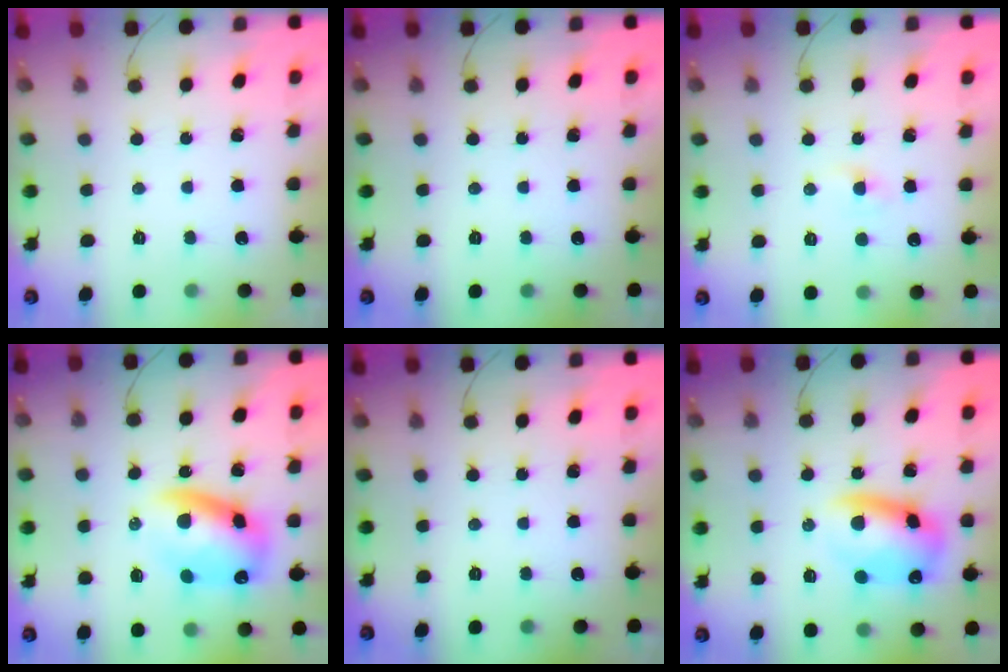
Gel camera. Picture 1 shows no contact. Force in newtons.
{"total": 0.0}
{"total": 0.0}
{"total": 11.0, "press": 10.7, "slide": 2.7}
{"total": 0.0}
{"total": 10.4, "press": 10.2, "slide": 2.3}